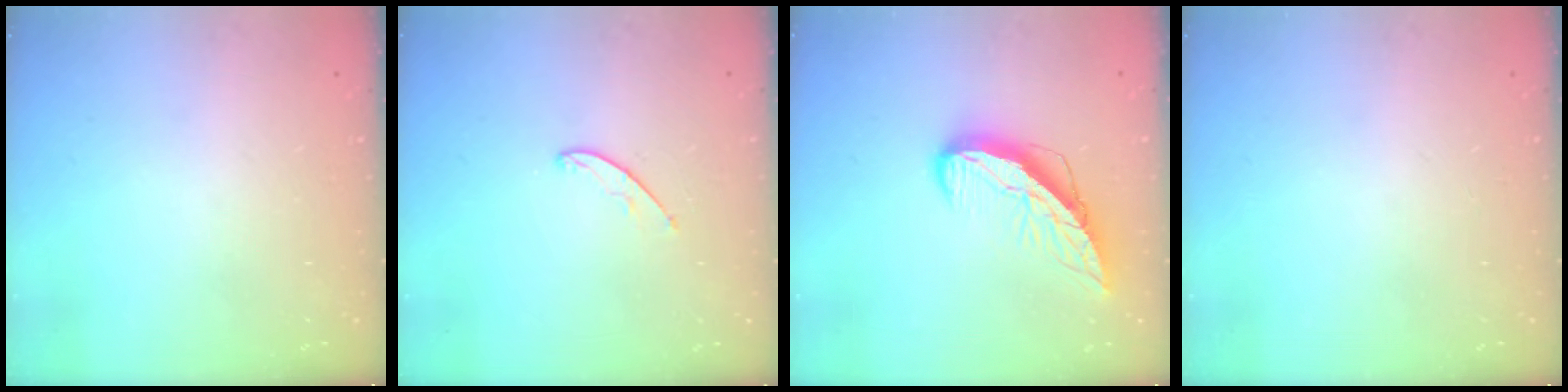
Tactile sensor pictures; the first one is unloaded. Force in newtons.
{"total": 3.8, "press": 3.8, "slide": 0.3}
{"total": 9.9, "press": 9.9, "slide": 1.1}
{"total": 0.0}